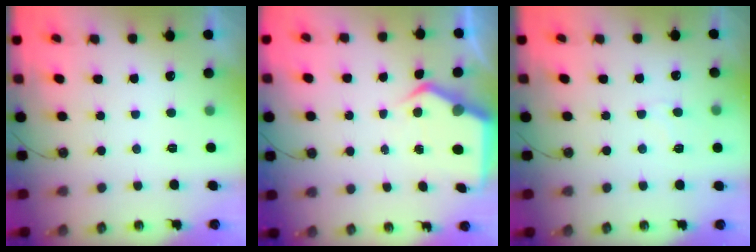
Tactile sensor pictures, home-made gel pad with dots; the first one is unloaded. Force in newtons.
{"total": 7.1, "press": 7.1, "slide": 0.5}
{"total": 5.3, "press": 5.2, "slide": 0.6}